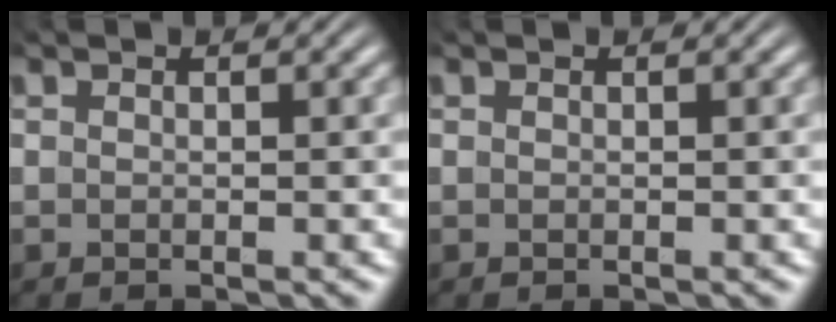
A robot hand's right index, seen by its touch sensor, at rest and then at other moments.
{"total": 0.0}